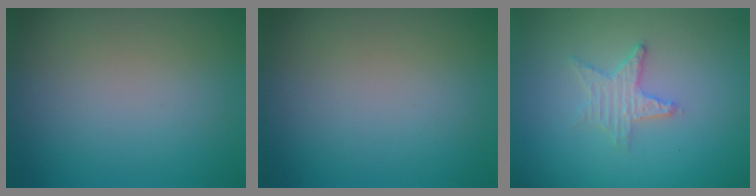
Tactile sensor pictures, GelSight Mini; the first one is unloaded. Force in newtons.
{"total": 0.0}
{"total": 2.3, "press": 2.2, "slide": 0.4}